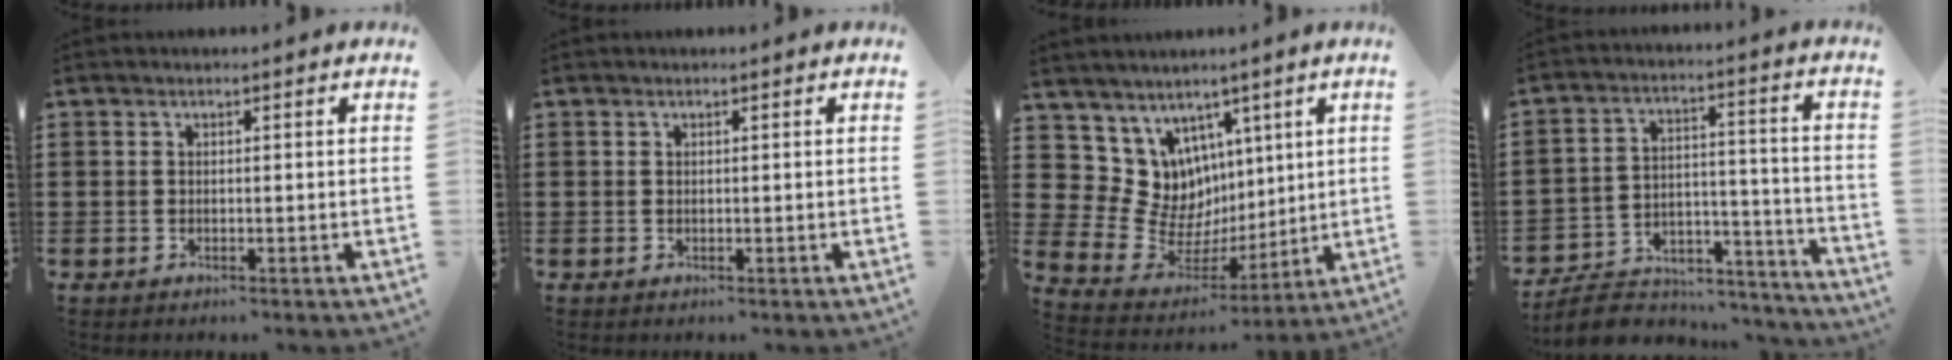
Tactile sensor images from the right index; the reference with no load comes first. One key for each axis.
{"total": 0.0}
{"total": 10.0, "fx": 3.1, "fy": 9.4, "fz": 1.2, "tx": -0.058, "ty": -0.051, "tz": 0.071}
{"total": 7.4, "fx": -6.6, "fy": 2.6, "fz": 2.0, "tx": -0.042, "ty": 0.014, "tz": -0.127}